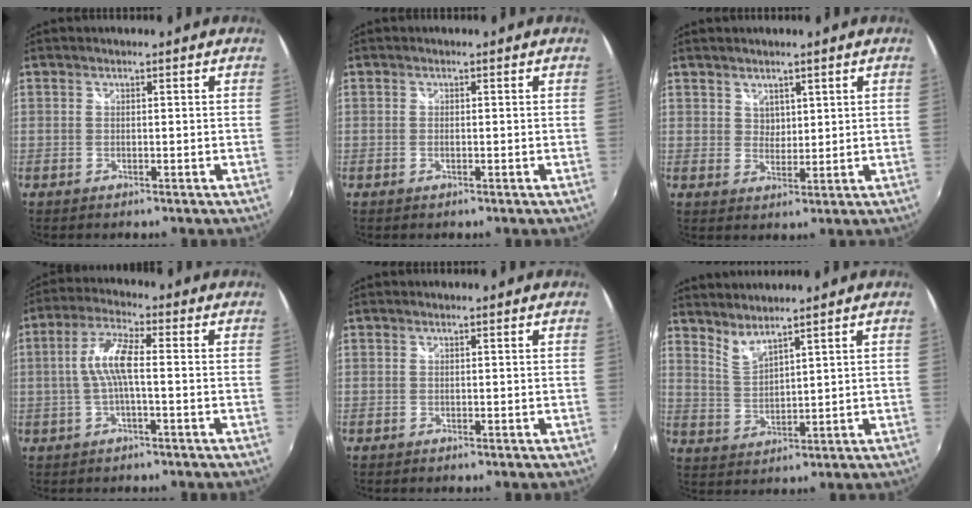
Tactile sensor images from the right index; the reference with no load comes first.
{"total": 0.6, "force": [-0.2, 0.2, 0.5], "torque": [-0.012, -0.001, -0.005]}
{"total": 2.8, "force": [1.9, 1.9, 0.6], "torque": [-0.001, 0.002, 0.034]}
{"total": 6.7, "force": [-0.7, 1.2, 6.5], "torque": [-0.138, 0.011, -0.012]}
{"total": 0.0}
{"total": 4.6, "force": [4.2, 0.2, 1.8], "torque": [-0.035, -0.004, 0.085]}